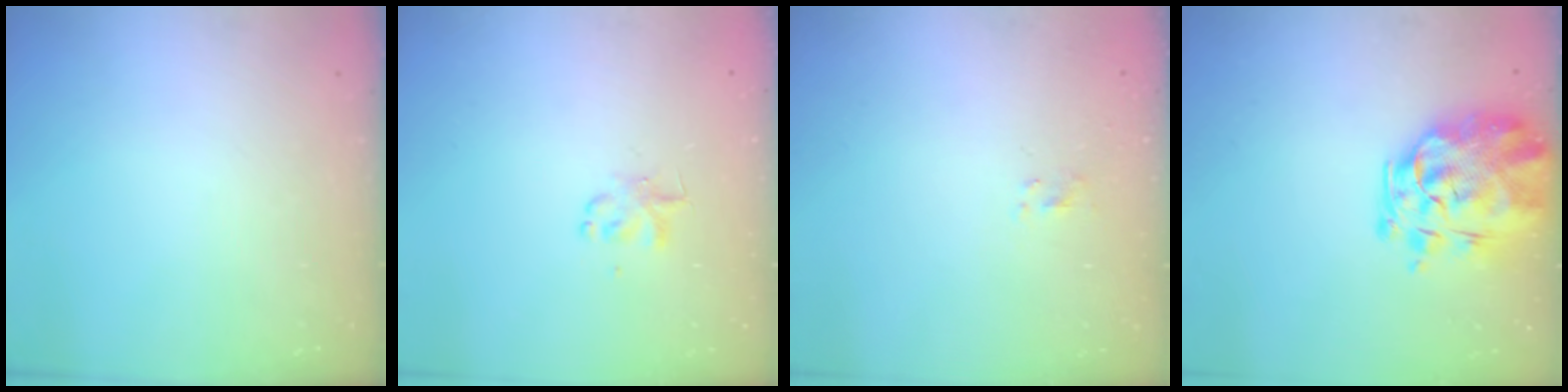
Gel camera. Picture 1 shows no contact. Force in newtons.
{"total": 2.6, "press": 2.6, "slide": 0.3}
{"total": 0.8, "press": 0.5, "slide": 0.6}
{"total": 7.0, "press": 6.5, "slide": 2.7}